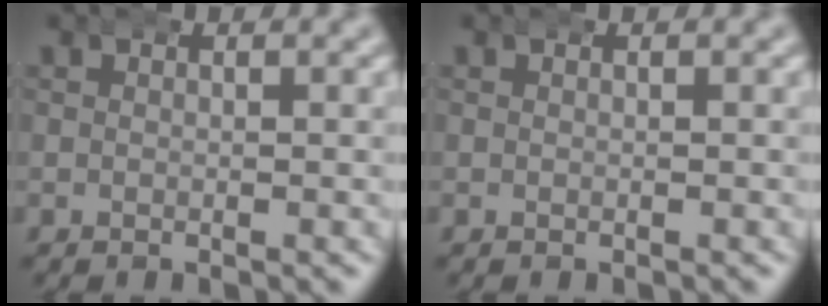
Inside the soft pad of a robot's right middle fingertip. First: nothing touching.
{"total": 0.0}